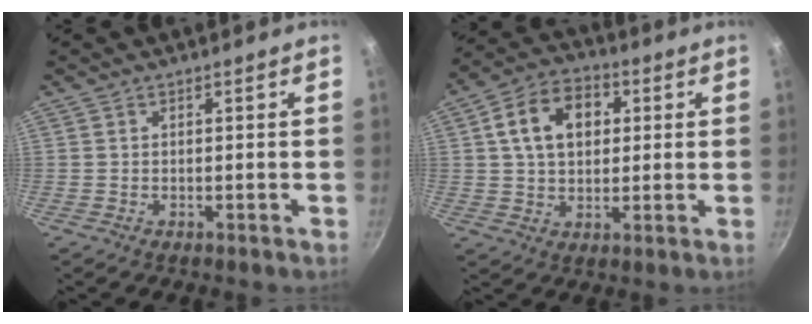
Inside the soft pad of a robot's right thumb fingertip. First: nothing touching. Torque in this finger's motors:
{"motor_torque": [-1.06, 1.13, 0.95, 0.51, 0.20]}